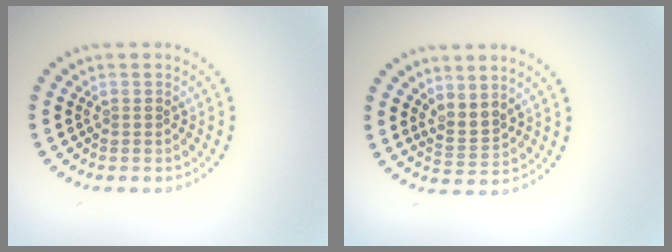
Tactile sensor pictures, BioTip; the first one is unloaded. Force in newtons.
{"total": 2.0, "press": 1.6, "slide": 1.2}